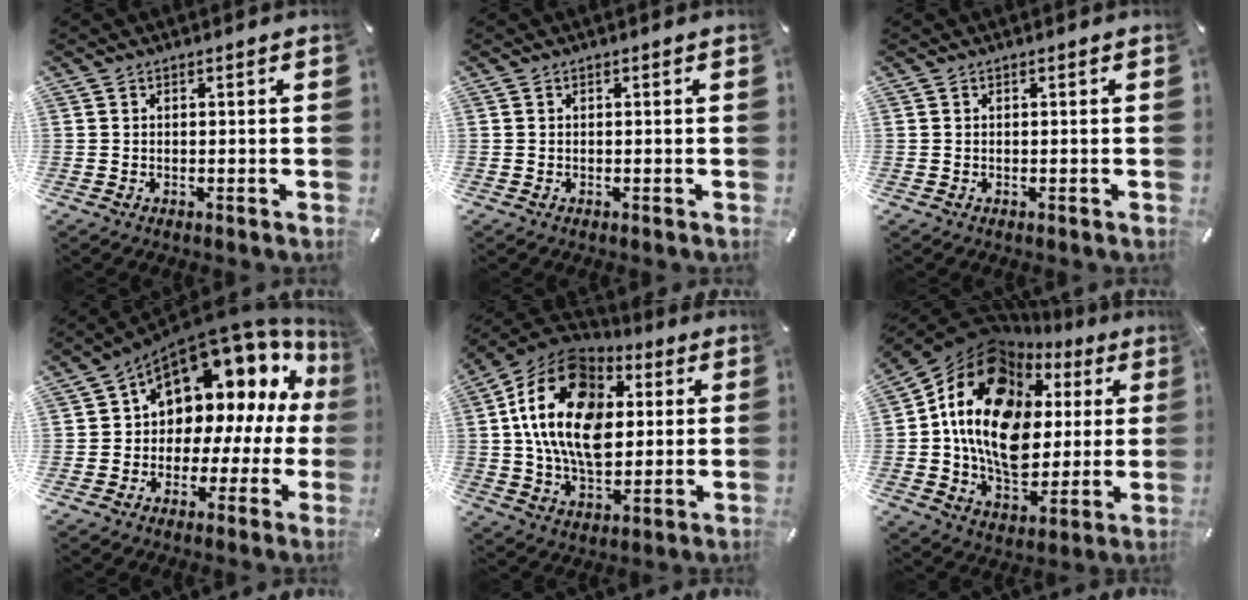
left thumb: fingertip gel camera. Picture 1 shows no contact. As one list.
[{"total": 0.0}, {"total": 0.0}, {"total": 13.4, "force": [7.0, 9.2, 6.8], "torque": [-0.098, -0.075, 0.119]}, {"total": 21.2, "force": [3.9, 14.8, 14.7], "torque": [-0.287, -0.002, 0.062]}, {"total": 19.0, "force": [4.3, 14.4, 11.6], "torque": [-0.235, -0.030, 0.071]}]